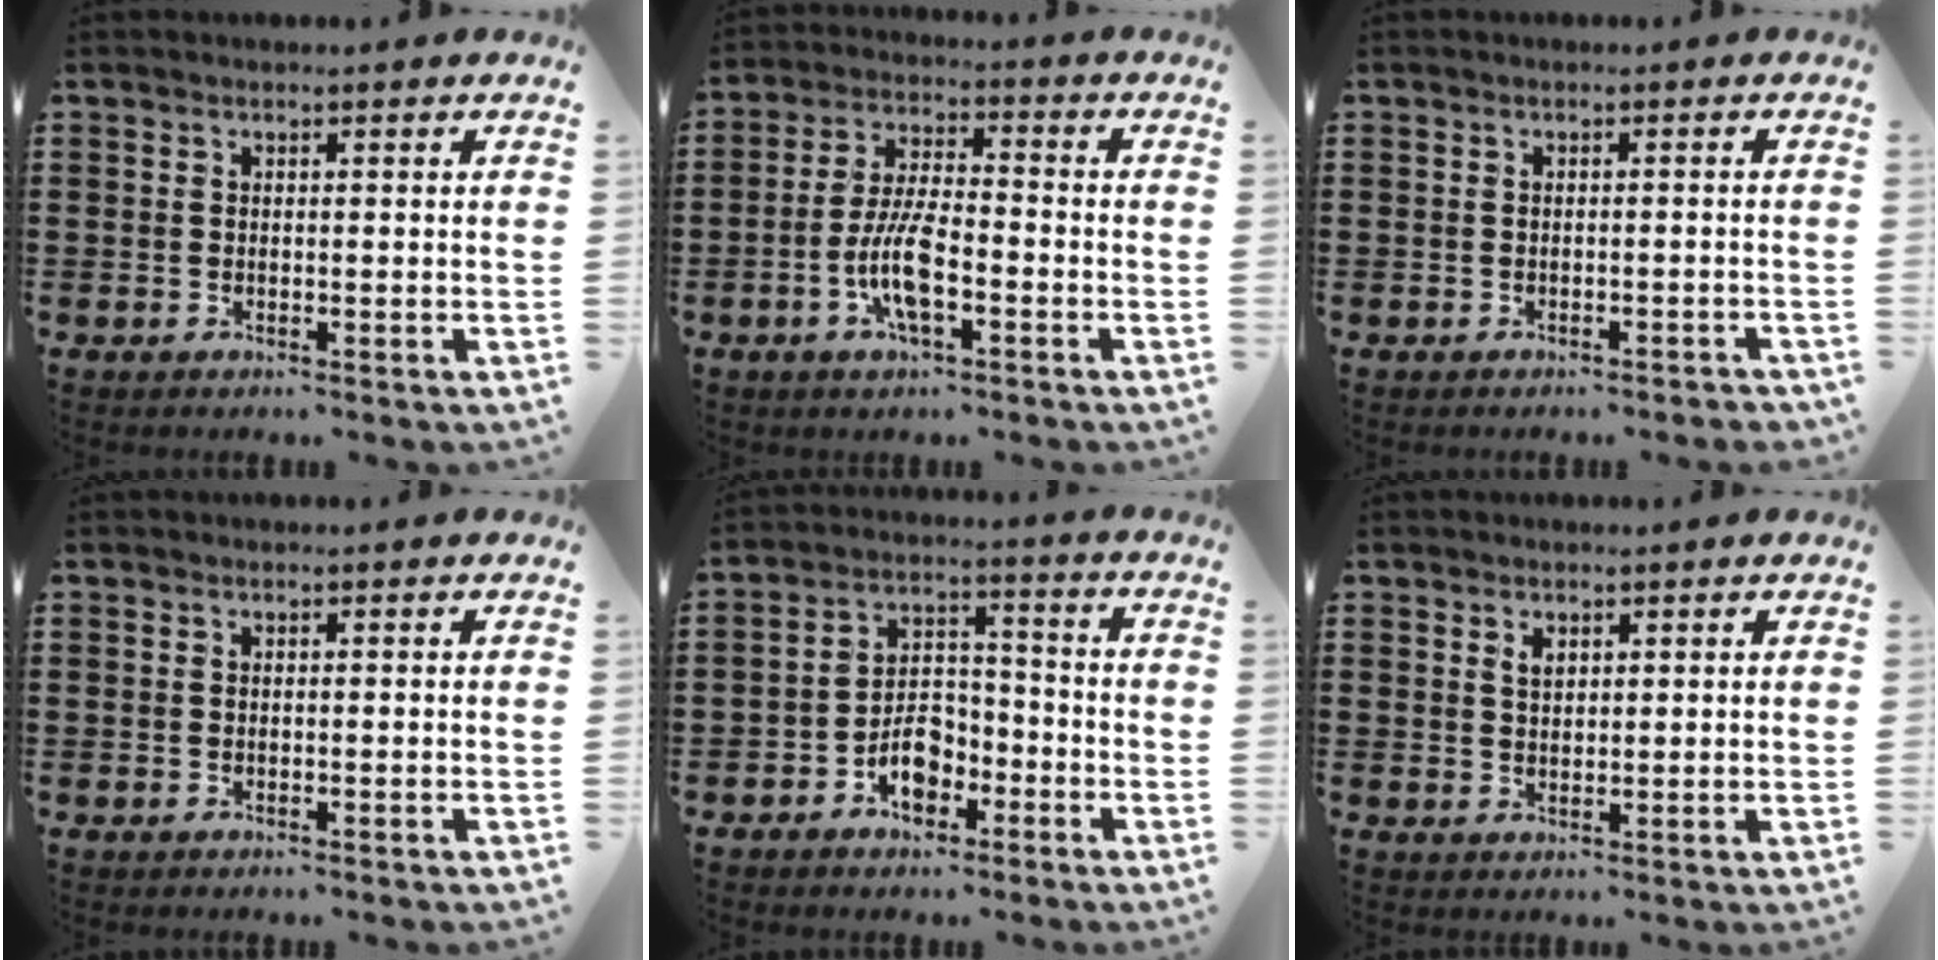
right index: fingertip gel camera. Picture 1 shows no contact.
{"total": 8.5, "force": [-2.9, 2.6, 7.5], "torque": [-0.172, -0.012, -0.061]}
{"total": 1.0, "force": [-0.9, 0.0, 0.3], "torque": [-0.008, -0.004, -0.018]}
{"total": 0.0}
{"total": 6.3, "force": [-3.4, 3.9, 3.7], "torque": [-0.060, 0.011, -0.064]}
{"total": 1.6, "force": [0.9, 1.0, 0.9], "torque": [-0.020, 0.005, 0.017]}